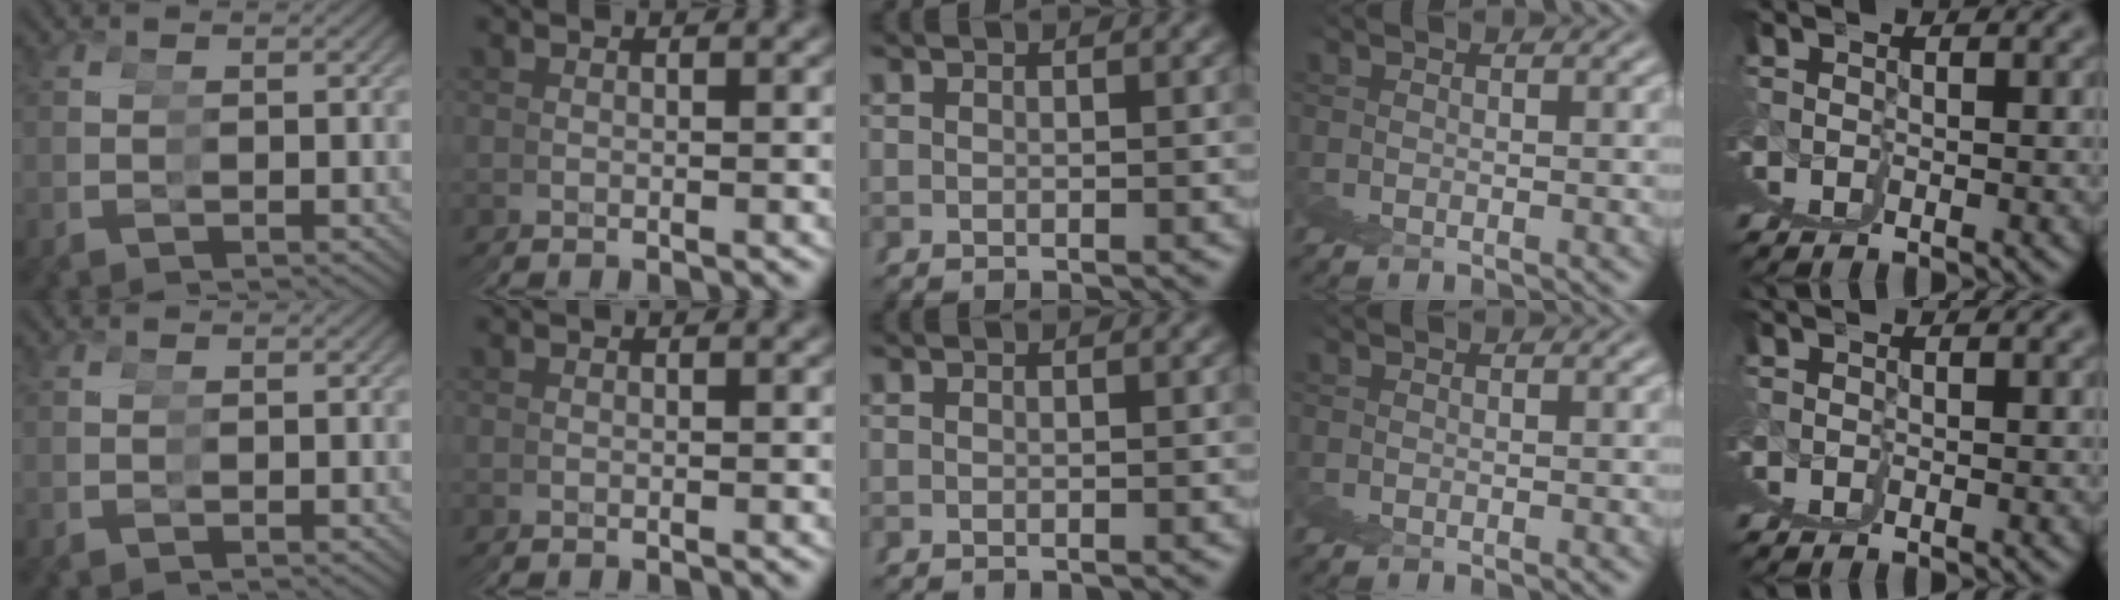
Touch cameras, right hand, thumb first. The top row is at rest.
{}